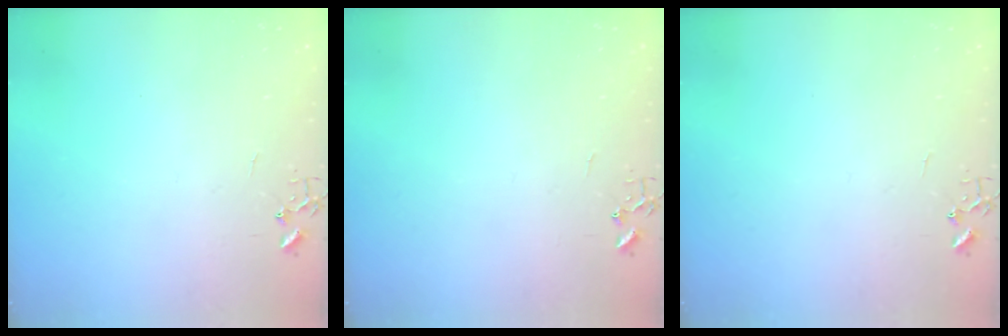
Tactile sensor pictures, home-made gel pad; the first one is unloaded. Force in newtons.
{"total": 0.0}
{"total": 0.0}